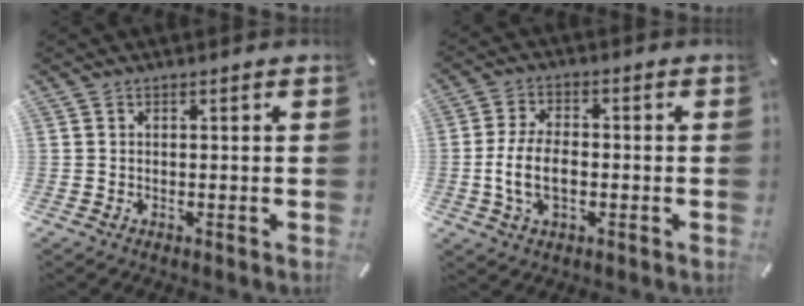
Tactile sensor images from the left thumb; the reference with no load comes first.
{"total": 9.2, "force": [-1.7, 5.3, 7.2], "torque": [-0.153, 0.006, -0.032]}